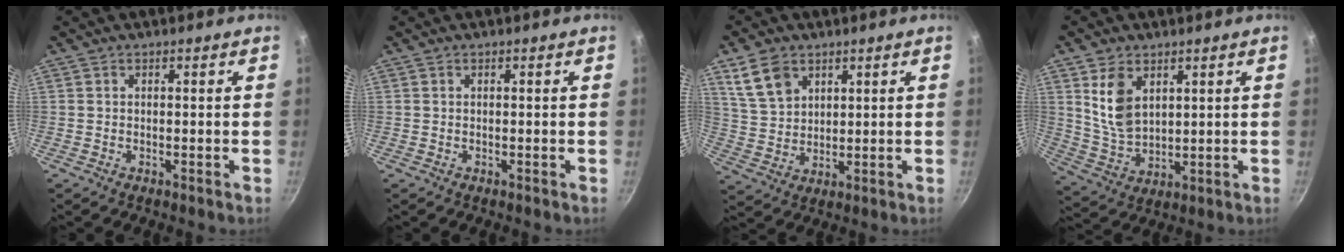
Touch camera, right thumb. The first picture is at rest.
{"total": 0.0}
{"total": 8.1, "force": [4.1, 6.0, 3.4], "torque": [-0.041, -0.011, 0.090]}
{"total": 9.2, "force": [3.4, 6.2, 5.8], "torque": [-0.088, -0.027, 0.080]}